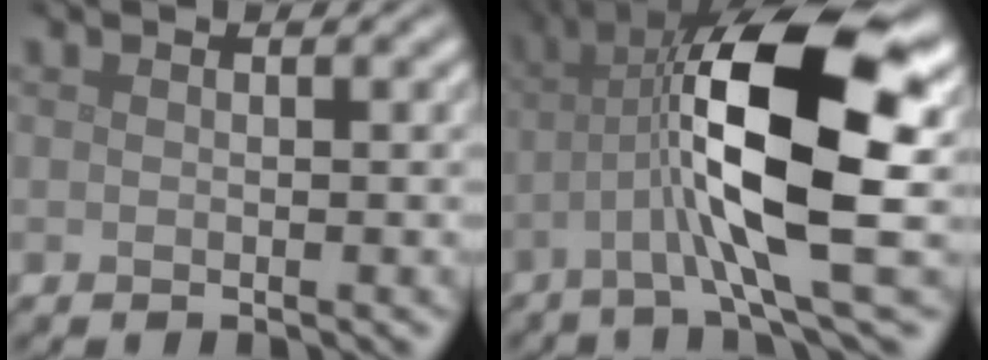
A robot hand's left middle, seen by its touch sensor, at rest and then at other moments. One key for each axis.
{"total": 12.3, "fx": -0.5, "fy": 3.3, "fz": 11.9, "tx": -0.214, "ty": 0.012, "tz": -0.012}